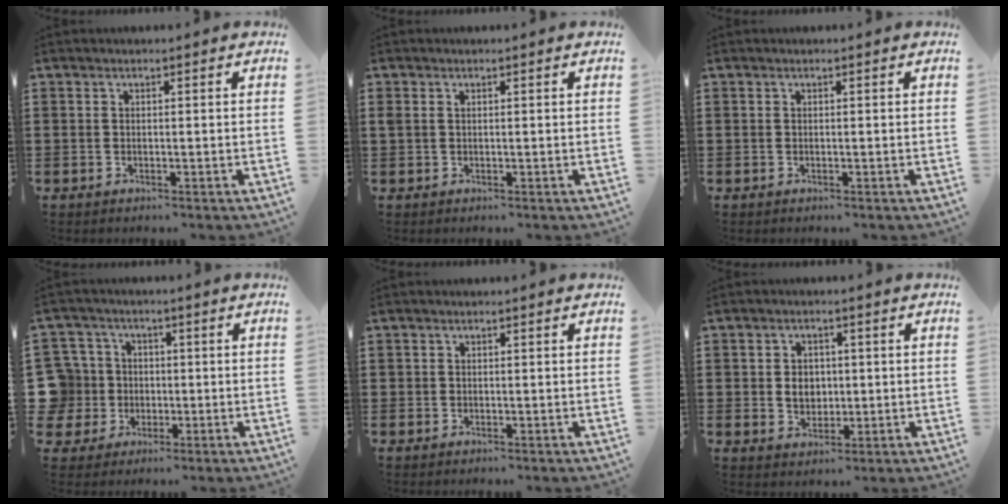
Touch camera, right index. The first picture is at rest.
{"total": 1.0, "force": [0.4, 0.7, 0.5], "torque": [-0.013, 0.004, 0.008]}
{"total": 0.0}
{"total": 8.0, "force": [-0.1, 7.7, 1.9], "torque": [-0.095, 0.012, -0.002]}
{"total": 0.5, "force": [0.2, 0.5, 0.1], "torque": [-0.003, 0.003, 0.003]}
{"total": 3.7, "force": [0.1, 3.0, 2.1], "torque": [-0.042, 0.006, -0.002]}